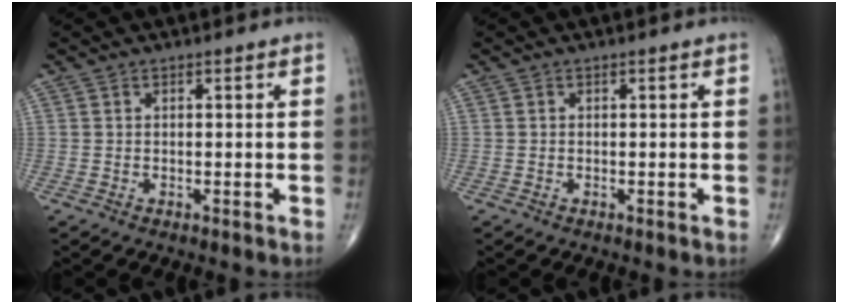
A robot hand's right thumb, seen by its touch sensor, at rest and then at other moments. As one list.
[{"total": 0.0}]